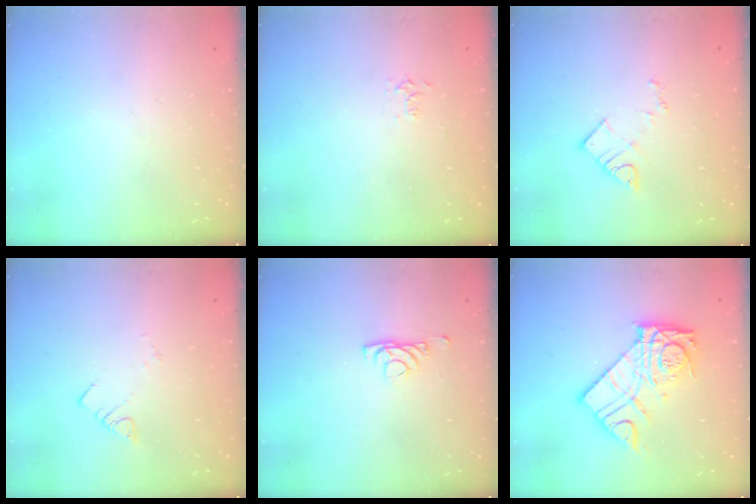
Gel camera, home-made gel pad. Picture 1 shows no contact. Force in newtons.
{"total": 4.5, "press": 4.5, "slide": 0.8}
{"total": 6.2, "press": 6.1, "slide": 0.6}
{"total": 2.0, "press": 2.0, "slide": 0.1}
{"total": 4.1, "press": 4.0, "slide": 0.8}
{"total": 16.5, "press": 16.4, "slide": 1.7}